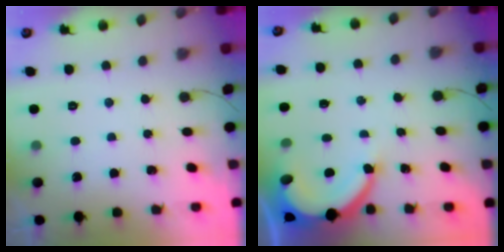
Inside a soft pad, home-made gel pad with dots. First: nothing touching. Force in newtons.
{"total": 7.2, "press": 7.2, "slide": 0.7}